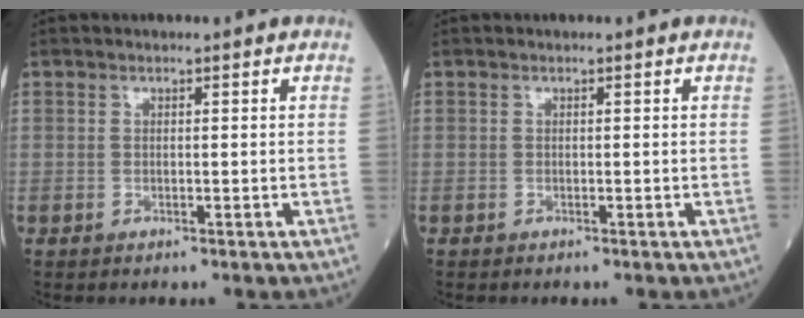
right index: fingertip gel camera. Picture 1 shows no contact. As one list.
[{"total": 0.0}]